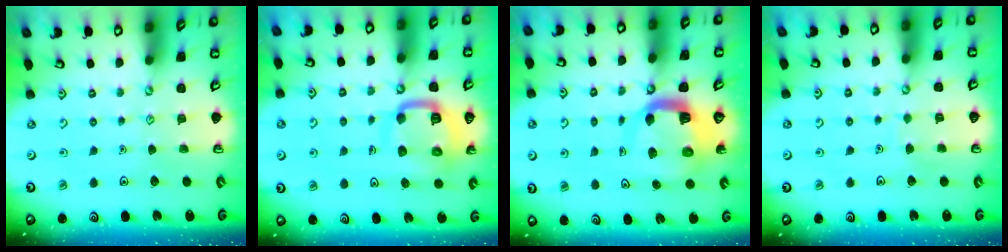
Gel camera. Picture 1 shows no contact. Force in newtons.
{"total": 11.9, "press": 11.9, "slide": 1.4}
{"total": 9.0, "press": 9.0, "slide": 1.2}
{"total": 2.7, "press": 2.7, "slide": 0.2}